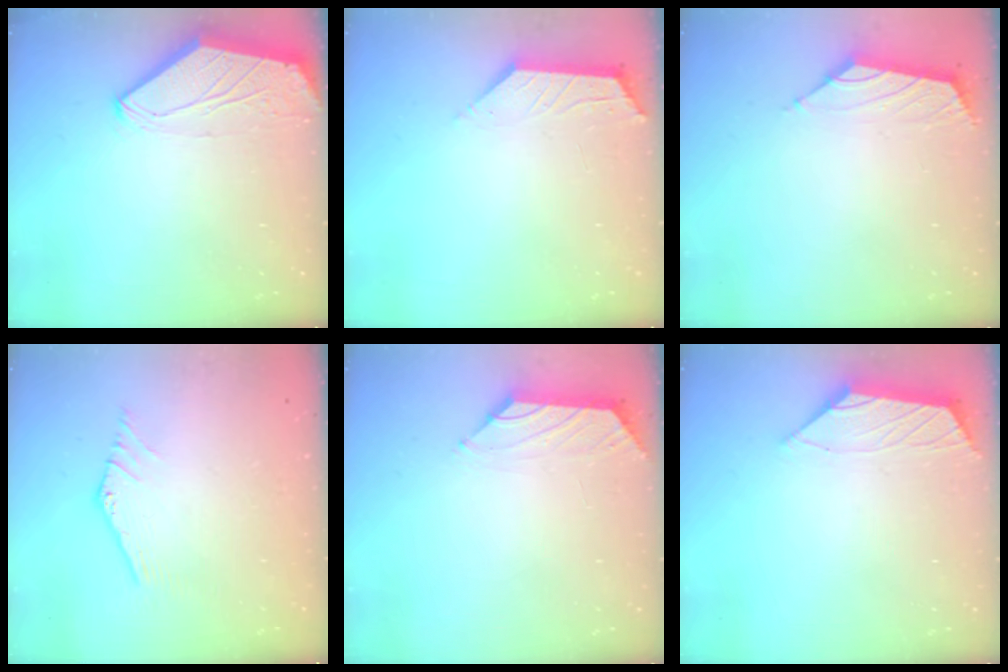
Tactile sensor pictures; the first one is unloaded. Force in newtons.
{"total": 2.0, "press": 1.9, "slide": 0.4}
{"total": 1.6, "press": 1.5, "slide": 0.7}
{"total": 2.0, "press": 2.0, "slide": 0.1}
{"total": 0.0}
{"total": 1.6, "press": 1.5, "slide": 0.6}